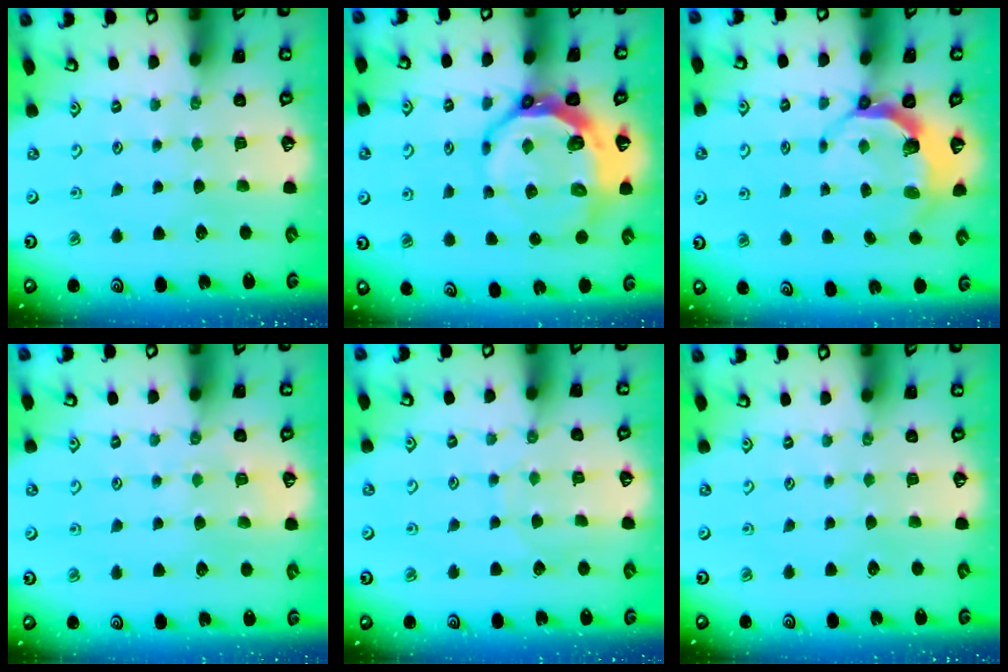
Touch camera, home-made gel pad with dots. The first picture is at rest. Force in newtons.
{"total": 11.0, "press": 10.1, "slide": 4.3}
{"total": 5.6, "press": 4.1, "slide": 3.8}
{"total": 5.1, "press": 5.1, "slide": 0.6}
{"total": 5.6, "press": 5.6, "slide": 0.5}
{"total": 0.0}